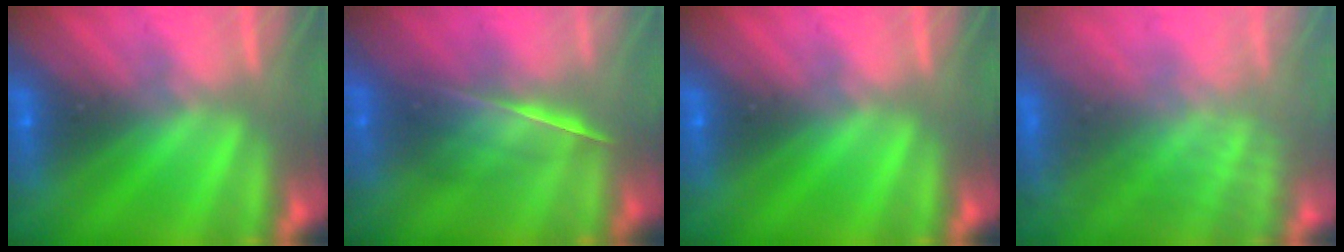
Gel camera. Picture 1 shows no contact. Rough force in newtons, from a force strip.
{"total": 2.1}
{"total": 0.0}
{"total": 7.7}